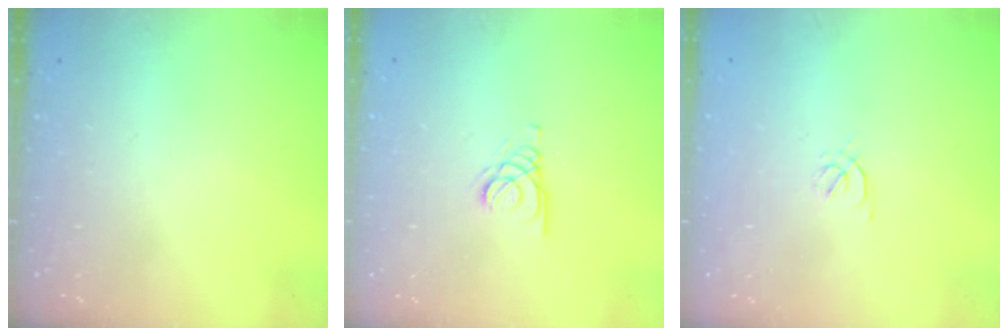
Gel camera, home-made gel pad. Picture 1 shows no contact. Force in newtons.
{"total": 1.6, "press": 1.6, "slide": 0.2}
{"total": 1.7, "press": 1.6, "slide": 0.5}